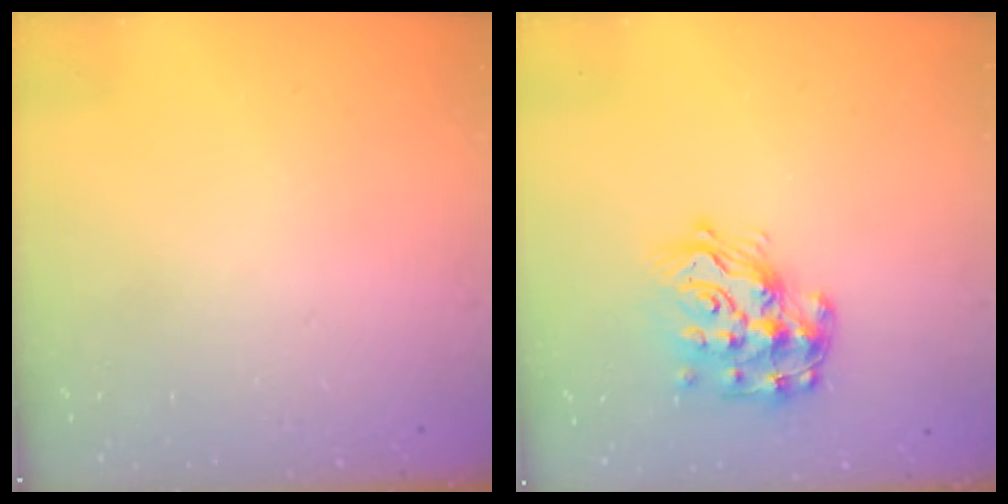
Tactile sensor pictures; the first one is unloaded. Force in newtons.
{"total": 16.4, "press": 16.4, "slide": 1.1}